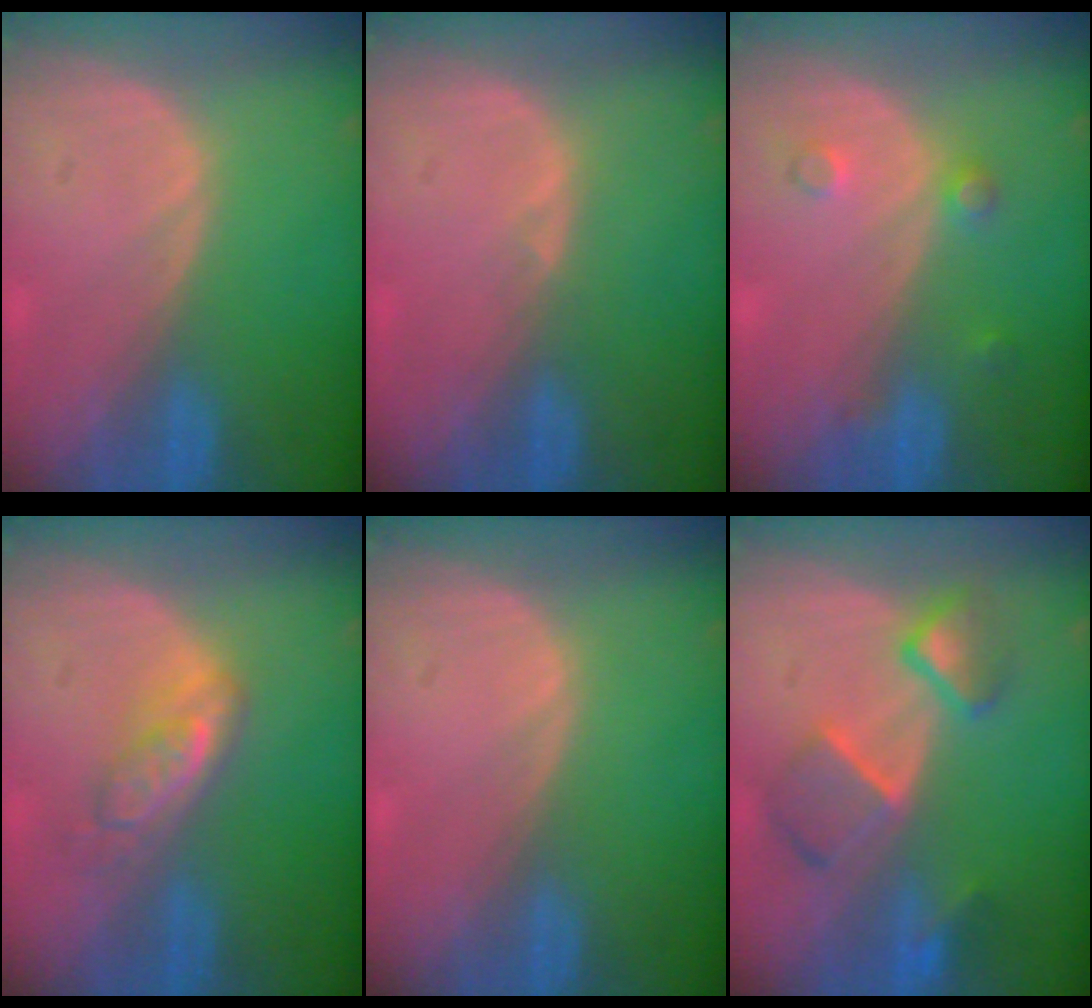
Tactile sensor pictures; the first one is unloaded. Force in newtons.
{"total": 0.6, "press": 0.5, "slide": 0.3}
{"total": 2.3, "press": 2.3, "slide": 0.2}
{"total": 5.0, "press": 4.6, "slide": 2.0}
{"total": 0.0}
{"total": 7.1, "press": 6.9, "slide": 1.9}